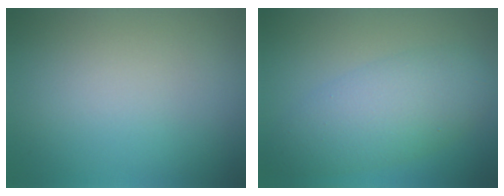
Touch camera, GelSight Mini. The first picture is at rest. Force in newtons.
{"total": 6.1, "press": 6.1, "slide": 0.0}